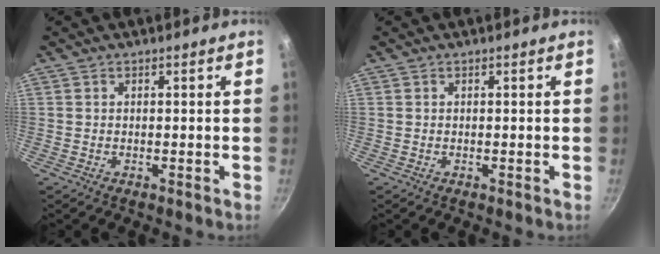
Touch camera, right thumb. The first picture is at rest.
{"total": 0.0}